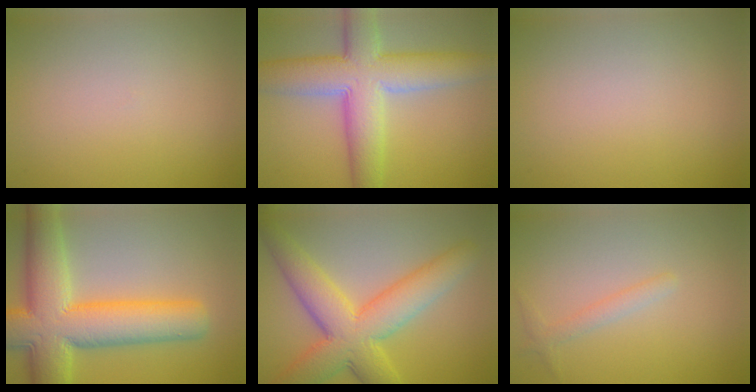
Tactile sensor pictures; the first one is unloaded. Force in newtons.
{"total": 9.4, "press": 9.4, "slide": 0.4}
{"total": 0.0}
{"total": 11.9, "press": 11.9, "slide": 0.3}
{"total": 8.9, "press": 8.9, "slide": 0.1}
{"total": 1.4, "press": 1.4, "slide": 0.1}